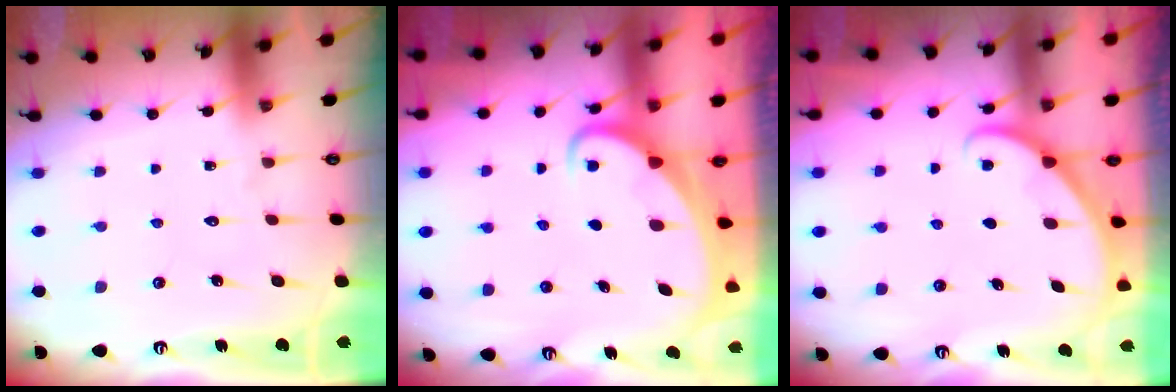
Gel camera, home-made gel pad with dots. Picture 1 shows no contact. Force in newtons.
{"total": 2.7, "press": 2.7, "slide": 0.2}
{"total": 2.8, "press": 2.8, "slide": 0.2}